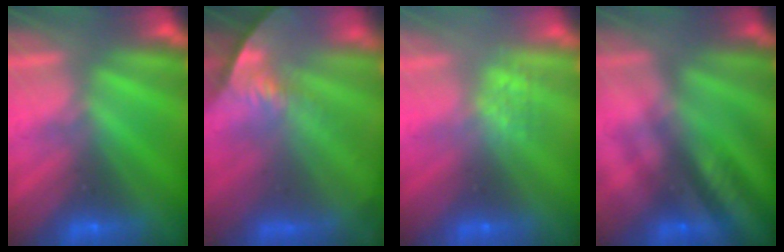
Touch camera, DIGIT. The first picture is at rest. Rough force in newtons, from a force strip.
{"total": 8.2}
{"total": 2.6}
{"total": 2.4}